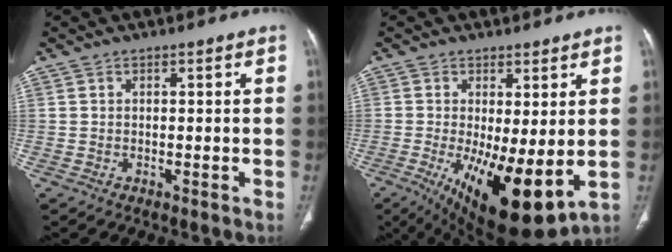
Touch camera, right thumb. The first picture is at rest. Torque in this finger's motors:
{"motor_torque": [2.68, 2.33, 1.67, -0.64, 0.51]}